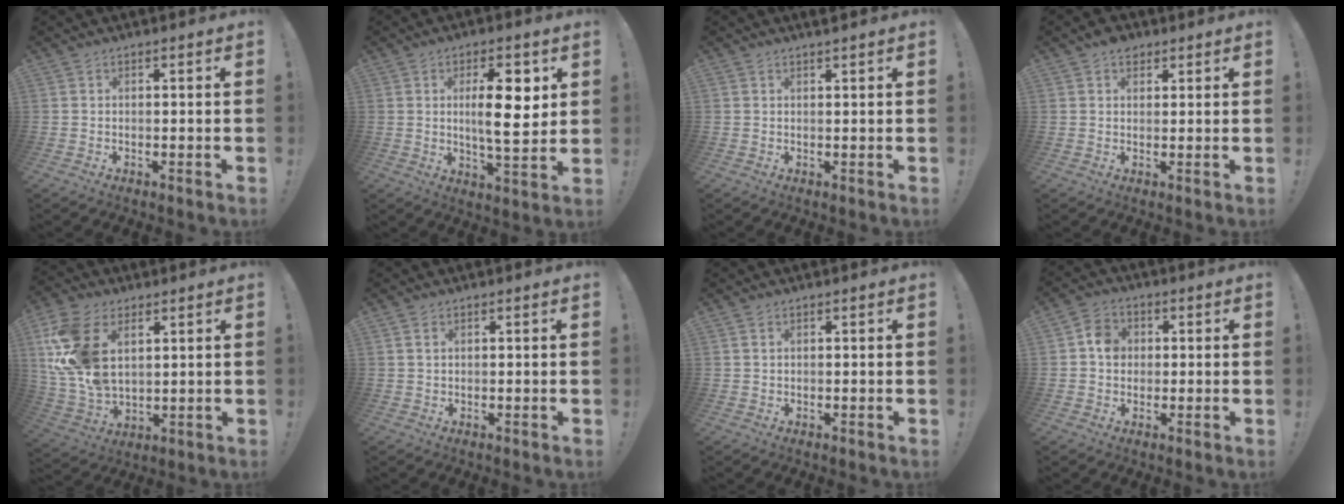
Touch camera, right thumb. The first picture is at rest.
{"total": 12.2, "force": [2.7, 3.8, 11.2], "torque": [-0.157, -0.007, 0.037]}
{"total": 1.1, "force": [1.0, -0.3, 0.5], "torque": [-0.001, -0.004, 0.016]}
{"total": 4.1, "force": [2.6, 2.8, 1.4], "torque": [-0.013, -0.009, 0.047]}
{"total": 17.7, "force": [5.9, 11.5, 12.1], "torque": [-0.249, -0.025, 0.109]}
{"total": 1.2, "force": [0.7, 0.6, 0.7], "torque": [-0.008, -0.003, 0.012]}
{"total": 0.9, "force": [0.6, 0.3, 0.6], "torque": [-0.004, -0.003, 0.009]}
{"total": 6.6, "force": [0.5, 5.7, 3.3], "torque": [-0.037, 0.009, 0.010]}